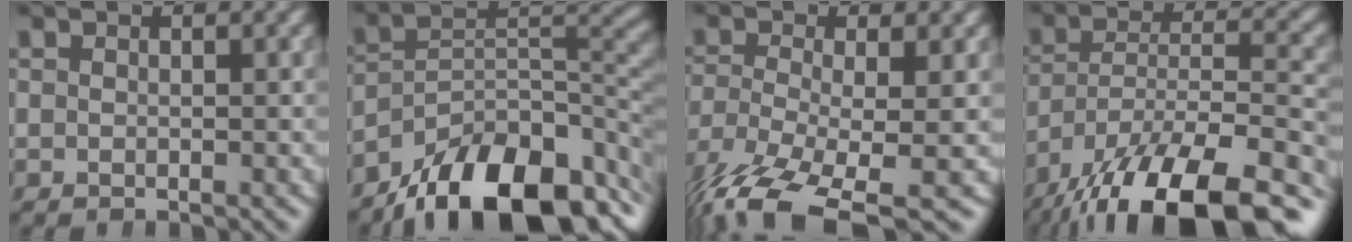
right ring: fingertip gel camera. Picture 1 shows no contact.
{"total": 13.1, "force": [-7.0, 6.8, 8.7], "torque": [-0.104, -0.022, -0.099]}
{"total": 8.1, "force": [-5.1, 4.2, 4.8], "torque": [-0.121, -0.055, -0.057]}
{"total": 12.9, "force": [-7.4, 6.5, 8.3], "torque": [-0.151, -0.046, -0.090]}